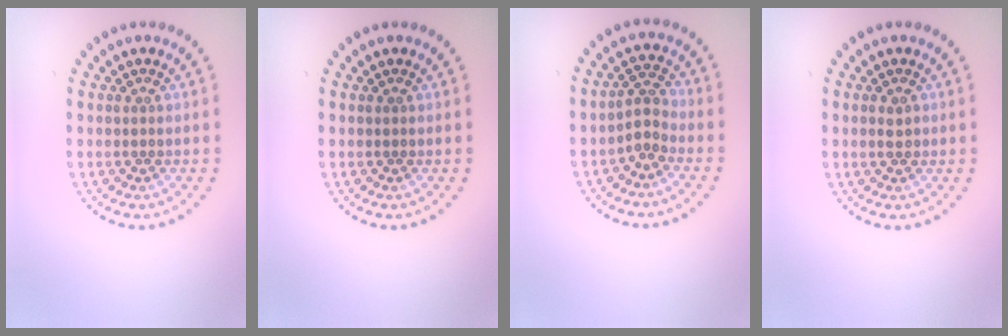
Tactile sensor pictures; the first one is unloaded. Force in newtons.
{"total": 0.0}
{"total": 2.1, "press": 1.6, "slide": 1.4}
{"total": 1.1, "press": 1.1, "slide": 0.1}